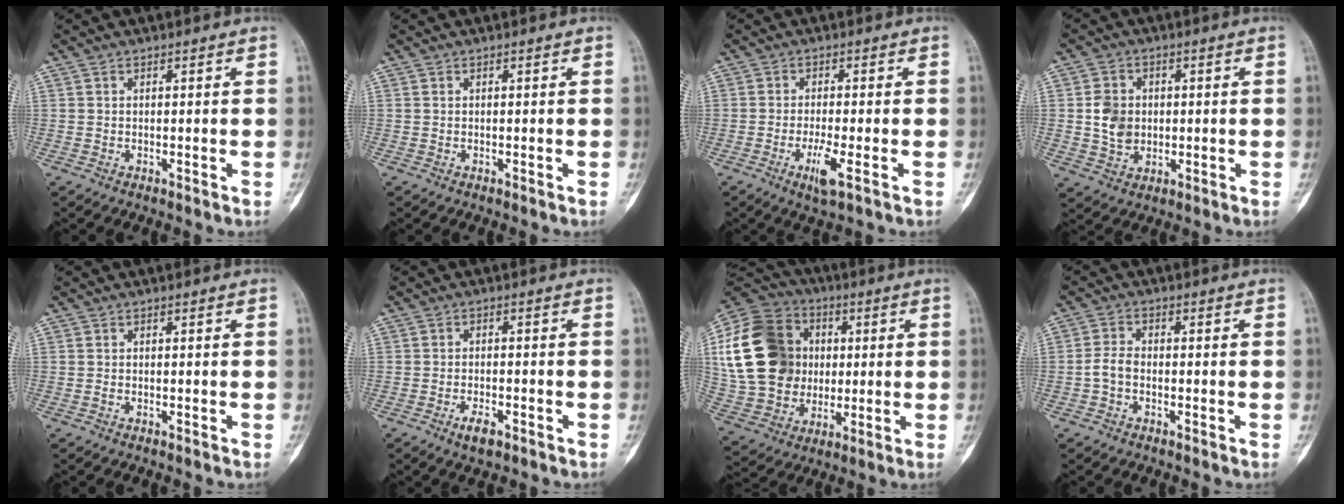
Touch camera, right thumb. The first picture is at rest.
{"total": 0.0}
{"total": 4.5, "force": [-1.9, 0.7, 4.0], "torque": [-0.083, -0.006, -0.036]}
{"total": 6.6, "force": [0.2, 5.4, 3.8], "torque": [-0.048, -0.004, 0.007]}
{"total": 0.0}
{"total": 3.5, "force": [-2.0, 1.5, 2.5], "torque": [-0.044, 0.007, -0.033]}
{"total": 22.8, "force": [3.3, 18.6, 12.7], "torque": [-0.237, 0.021, 0.070]}
{"total": 3.1, "force": [-1.0, 2.0, 2.2], "torque": [-0.045, 0.012, -0.026]}